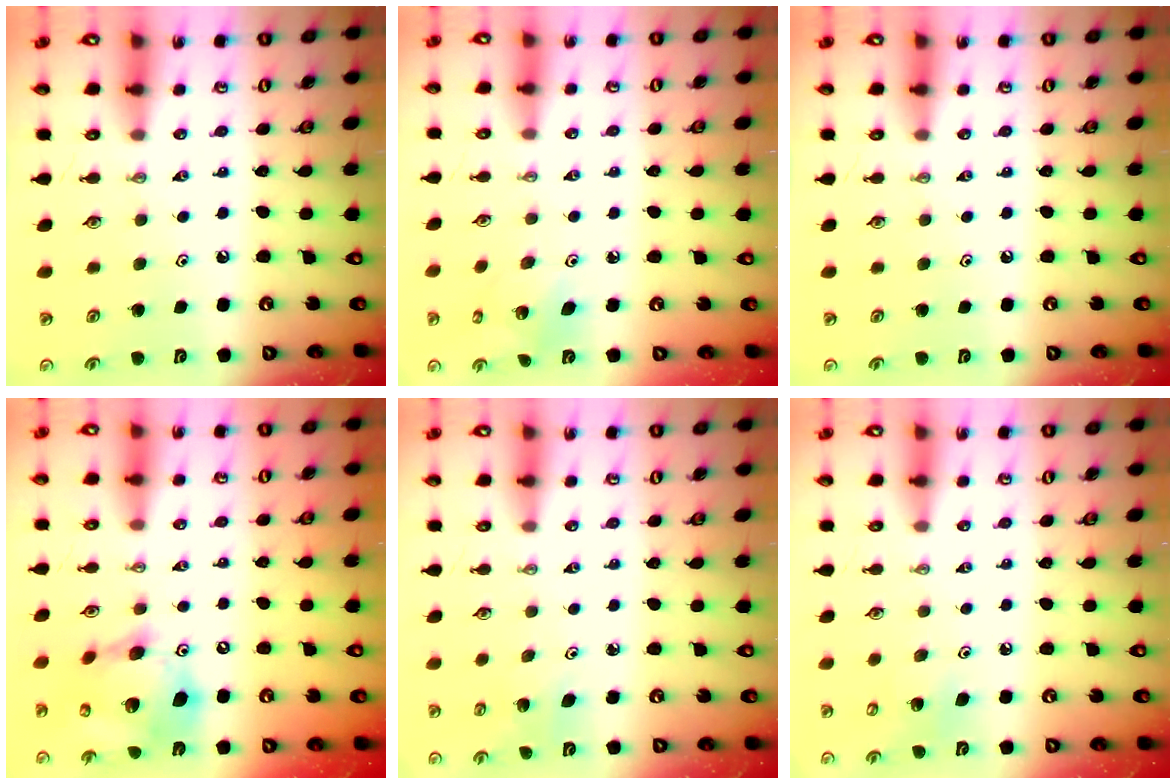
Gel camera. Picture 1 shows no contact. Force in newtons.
{"total": 5.2, "press": 5.2, "slide": 0.4}
{"total": 0.0}
{"total": 16.8, "press": 16.5, "slide": 3.0}
{"total": 3.8, "press": 3.8, "slide": 0.3}
{"total": 5.5, "press": 5.4, "slide": 0.8}